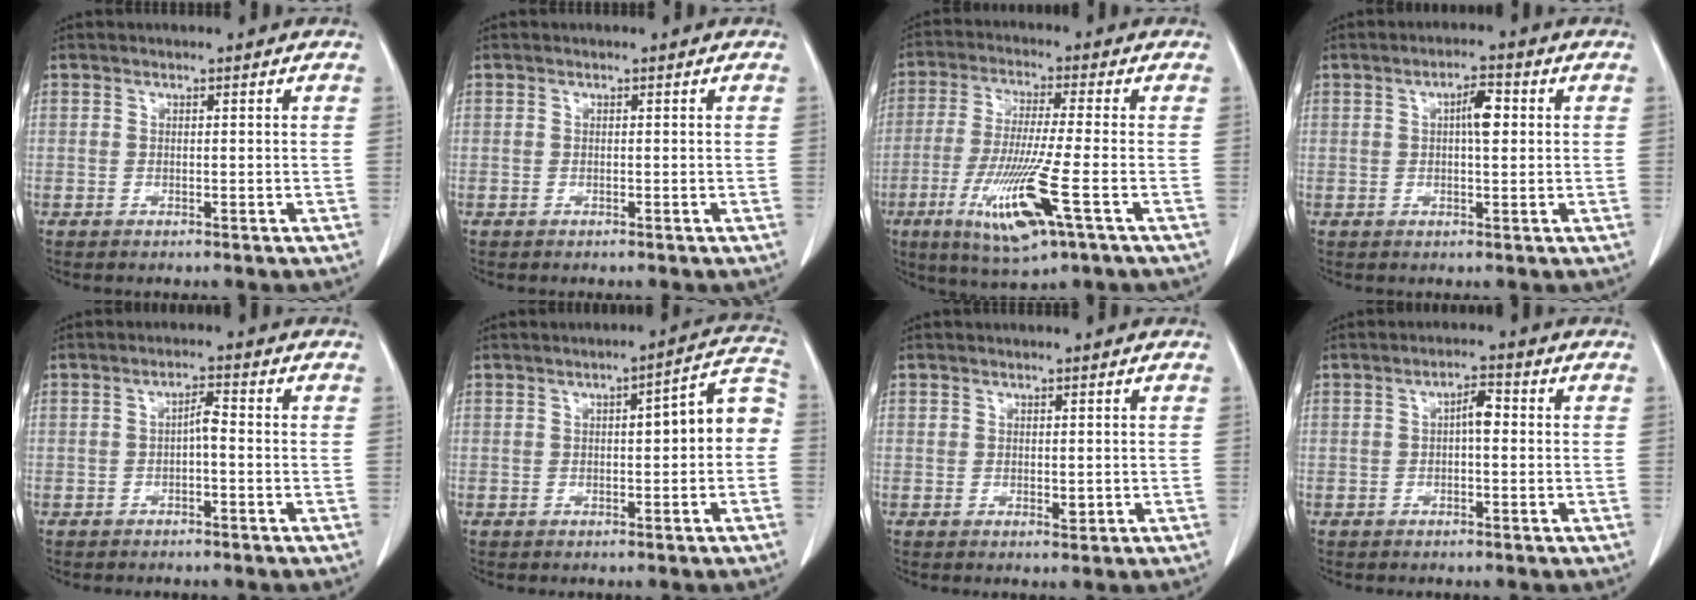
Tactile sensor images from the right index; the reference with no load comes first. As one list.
[{"total": 0.0}, {"total": 12.9, "force": [-5.0, 0.3, 11.9], "torque": [-0.242, -0.034, -0.088]}, {"total": 3.8, "force": [0.7, 1.0, 3.6], "torque": [-0.062, 0.007, 0.010]}, {"total": 2.2, "force": [-0.4, 0.5, 2.1], "torque": [-0.035, 0.007, -0.008]}, {"total": 7.4, "force": [0.0, 1.7, 7.3], "torque": [-0.091, 0.034, -0.004]}, {"total": 1.2, "force": [0.1, 0.8, 0.9], "torque": [-0.011, -0.003, 0.003]}, {"total": 2.9, "force": [0.1, 0.9, 2.8], "torque": [-0.043, 0.010, 0.000]}]